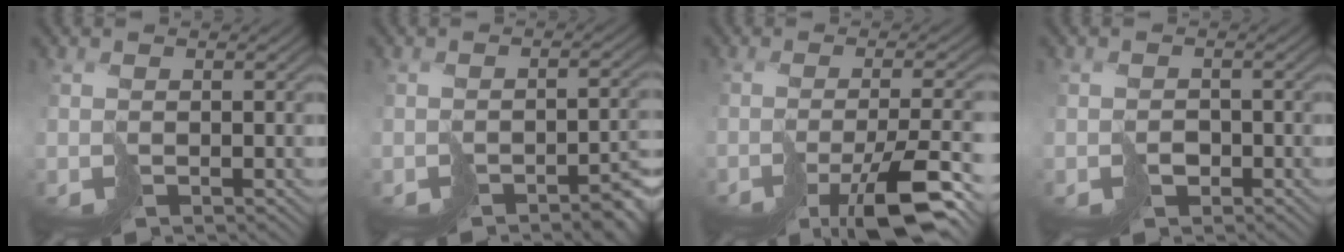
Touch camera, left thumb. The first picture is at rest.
{"total": 5.2, "force": [-3.4, 1.5, 3.6], "torque": [-0.040, -0.006, -0.048]}
{"total": 10.5, "force": [-6.0, 2.4, 8.3], "torque": [-0.129, -0.007, -0.101]}
{"total": 1.3, "force": [-0.6, 1.1, 0.4], "torque": [-0.004, -0.001, -0.010]}